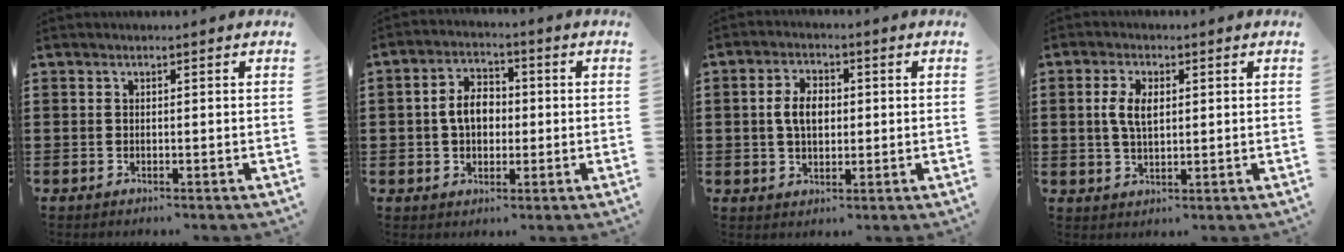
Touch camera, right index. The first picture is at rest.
{"total": 5.6, "force": [-0.1, 3.9, 4.1], "torque": [-0.093, 0.013, -0.008]}
{"total": 5.1, "force": [0.2, 3.2, 4.0], "torque": [-0.083, 0.006, -0.003]}
{"total": 4.7, "force": [0.7, 2.4, 4.0], "torque": [-0.090, 0.009, 0.008]}